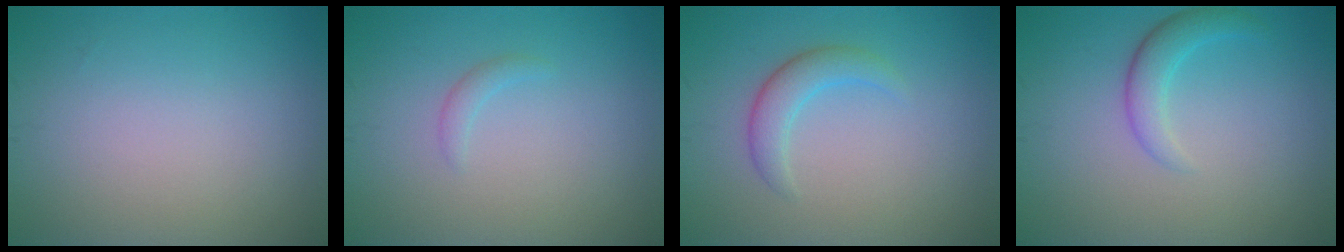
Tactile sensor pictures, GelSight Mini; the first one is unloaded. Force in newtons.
{"total": 0.9, "press": 0.9, "slide": 0.2}
{"total": 2.5, "press": 2.4, "slide": 0.2}
{"total": 2.4, "press": 2.4, "slide": 0.1}